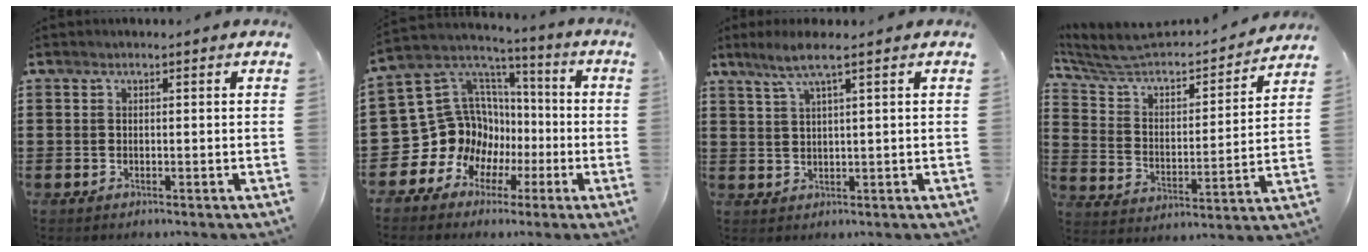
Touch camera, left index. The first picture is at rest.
{"total": 14.0, "force": [-1.8, 13.3, 4.1], "torque": [-0.138, -0.038, -0.009]}
{"total": 4.2, "force": [2.4, 0.0, 3.4], "torque": [-0.073, 0.003, 0.042]}
{"total": 5.8, "force": [5.3, 1.7, 1.7], "torque": [-0.064, -0.042, 0.083]}